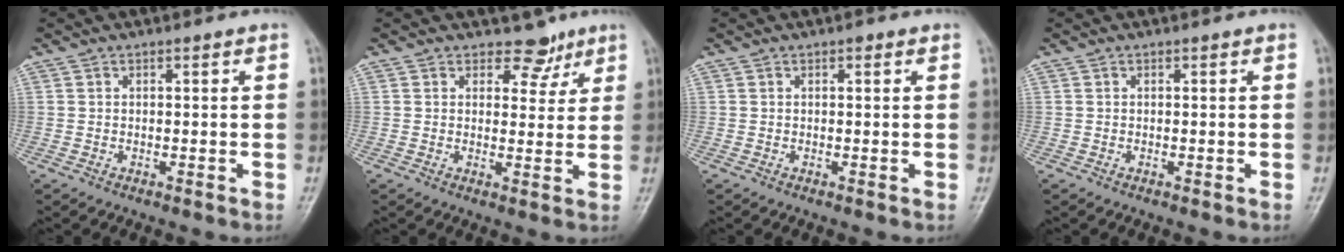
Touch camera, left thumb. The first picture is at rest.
{"total": 4.4, "force": [3.3, 2.8, 0.7], "torque": [0.022, -0.020, 0.045]}
{"total": 0.8, "force": [0.4, 0.4, 0.6], "torque": [-0.005, 0.001, 0.002]}
{"total": 0.0}